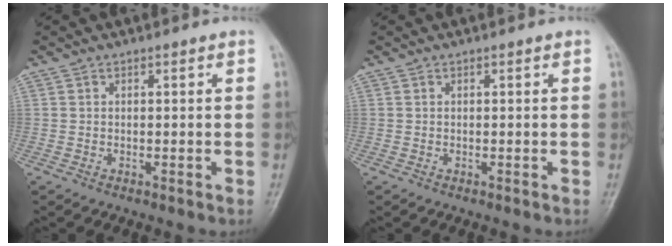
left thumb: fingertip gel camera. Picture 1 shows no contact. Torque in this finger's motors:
{"motor_torque": [0.05, 0.05, -0.03, -0.03, 0.00]}